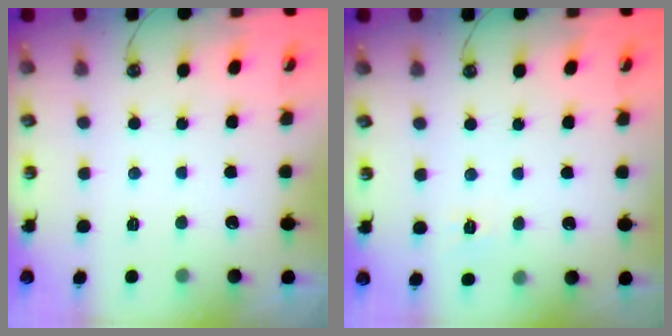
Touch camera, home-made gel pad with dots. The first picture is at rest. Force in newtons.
{"total": 5.2, "press": 5.1, "slide": 0.7}